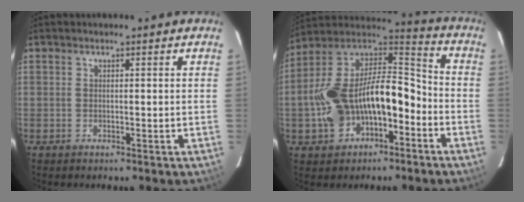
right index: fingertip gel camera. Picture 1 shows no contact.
{"total": 19.5, "force": [-6.6, 11.7, 14.2], "torque": [-0.292, 0.024, -0.105]}